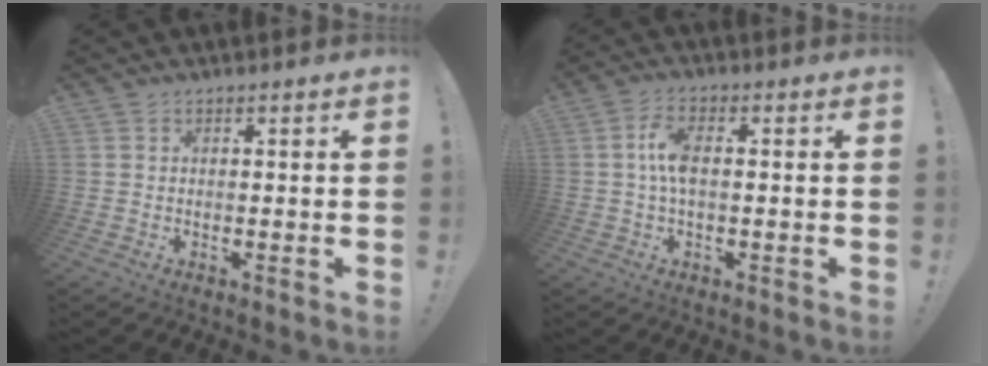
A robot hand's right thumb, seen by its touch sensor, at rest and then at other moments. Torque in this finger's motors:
{"motor_torque": [1.03, 1.13, 0.93, -0.85, 0.09]}